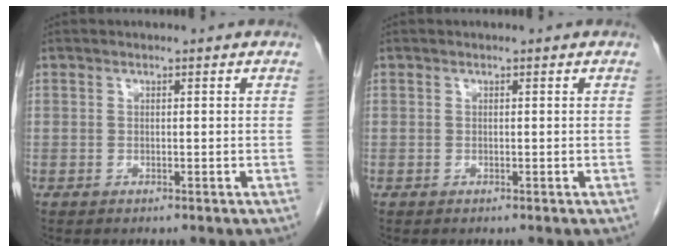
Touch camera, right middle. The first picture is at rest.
{"total": 0.0}